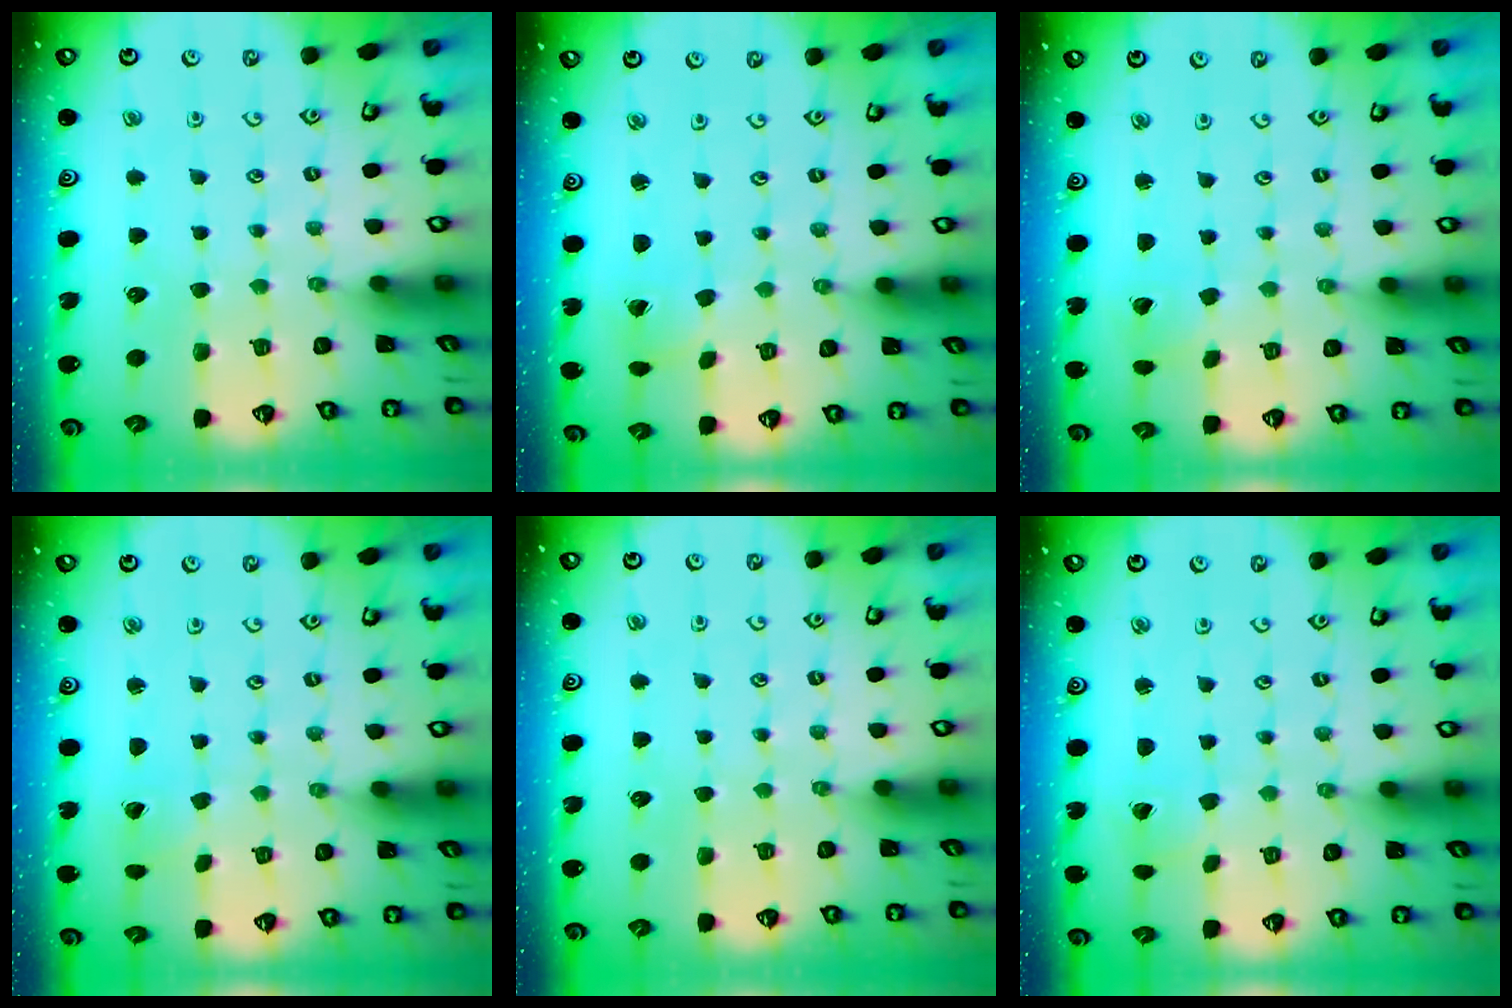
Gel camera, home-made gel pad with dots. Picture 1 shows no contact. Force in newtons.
{"total": 1.3, "press": 1.2, "slide": 0.2}
{"total": 2.6, "press": 2.6, "slide": 0.1}
{"total": 0.9, "press": 0.9, "slide": 0.1}
{"total": 0.0}
{"total": 2.4, "press": 2.4, "slide": 0.2}